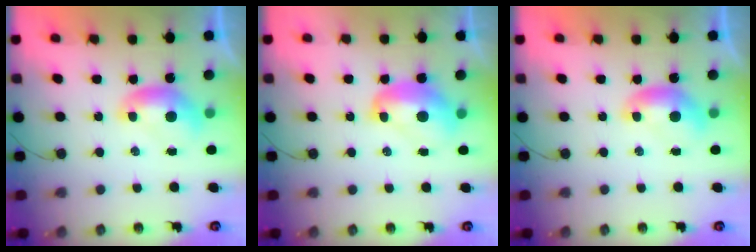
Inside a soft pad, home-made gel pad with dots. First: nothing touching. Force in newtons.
{"total": 3.0, "press": 2.9, "slide": 0.5}
{"total": 0.0}